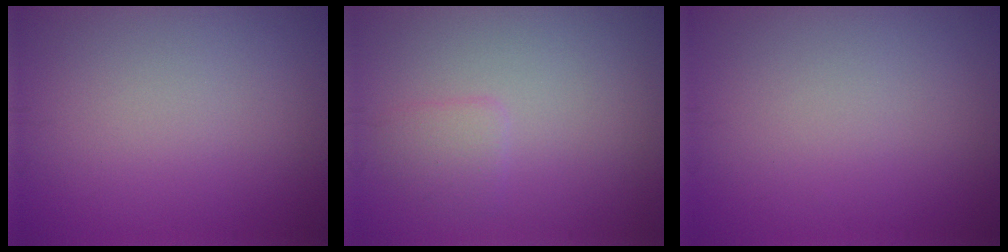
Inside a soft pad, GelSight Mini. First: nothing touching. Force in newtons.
{"total": 1.4, "press": 1.4, "slide": 0.1}
{"total": 0.0}